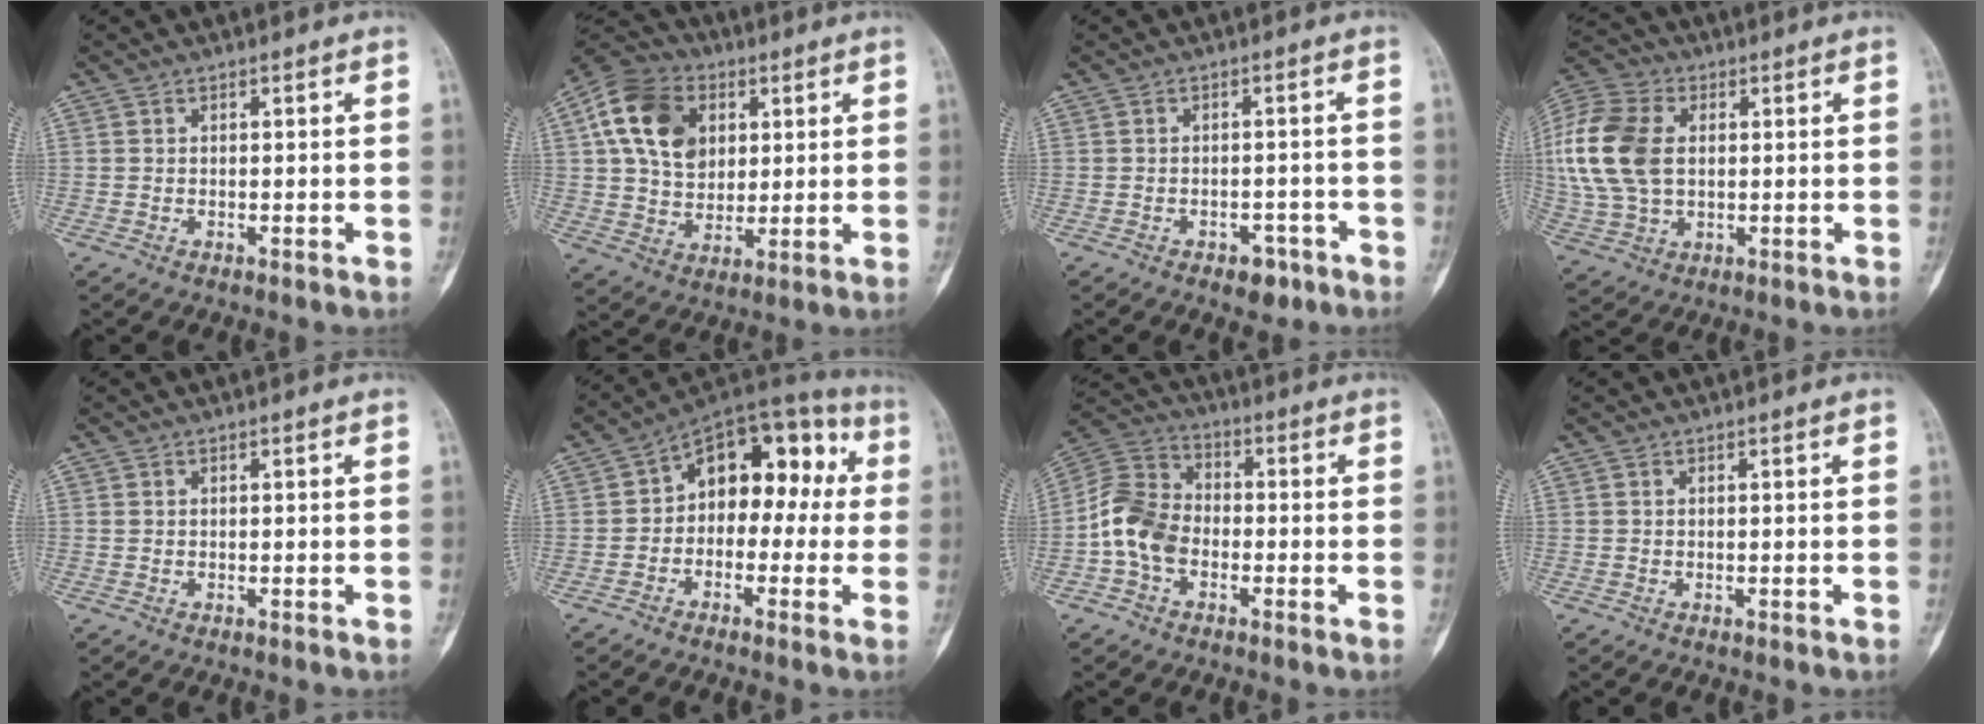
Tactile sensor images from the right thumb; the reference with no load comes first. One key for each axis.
{"total": 15.3, "fx": 4.5, "fy": 11.3, "fz": 9.4, "tx": -0.152, "ty": -0.001, "tz": 0.074}
{"total": 3.9, "fx": -2.4, "fy": 2.4, "fz": 2.1, "tx": -0.012, "ty": 0.018, "tz": -0.026}
{"total": 21.4, "fx": 3.2, "fy": 14.7, "fz": 15.2, "tx": -0.362, "ty": 0.012, "tz": 0.065}
{"total": 0.0}
{"total": 14.6, "fx": 0.9, "fy": 9.5, "fz": 11.1, "tx": -0.101, "ty": 0.051, "tz": -0.005}
{"total": 12.2, "fx": -2.9, "fy": 8.7, "fz": 8.0, "tx": -0.148, "ty": 0.033, "tz": -0.068}
{"total": 0.0}